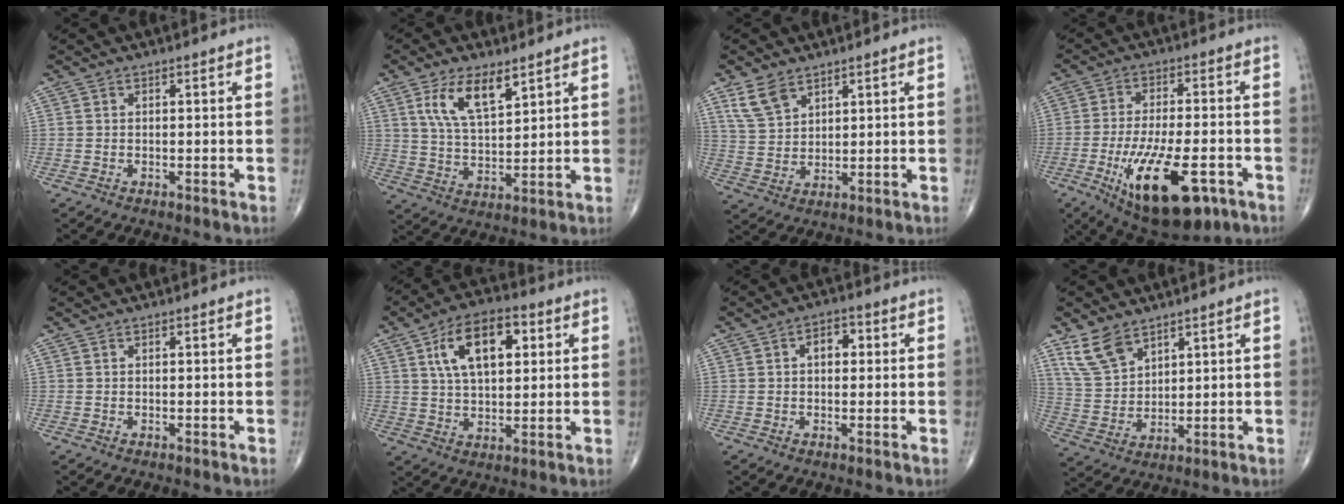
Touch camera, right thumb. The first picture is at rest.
{"total": 10.1, "force": [5.4, 4.2, 7.4], "torque": [-0.126, -0.026, 0.111]}
{"total": 6.3, "force": [4.1, 3.6, 3.1], "torque": [-0.052, -0.018, 0.092]}
{"total": 18.3, "force": [-7.4, 7.3, 15.1], "torque": [-0.259, 0.006, -0.101]}
{"total": 0.0}
{"total": 13.2, "force": [4.3, 7.0, 10.4], "torque": [-0.158, 0.002, 0.070]}
{"total": 4.2, "force": [0.6, 2.8, 3.1], "torque": [-0.030, 0.012, 0.002]}
{"total": 8.3, "force": [5.6, 4.5, 4.1], "torque": [-0.068, -0.022, 0.123]}